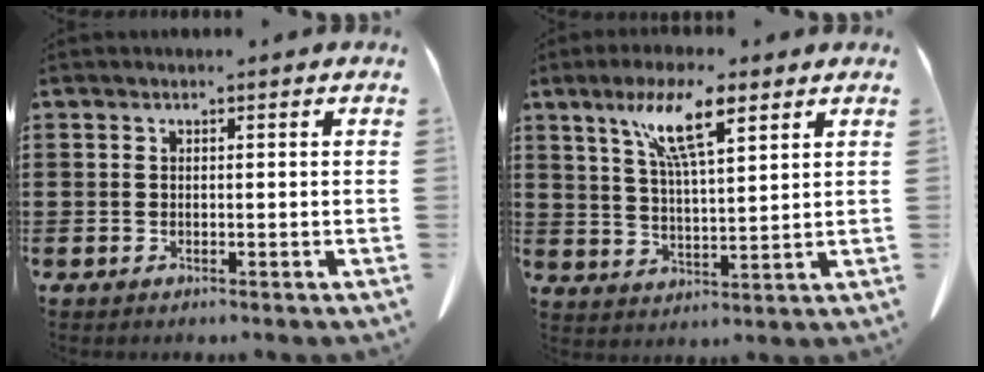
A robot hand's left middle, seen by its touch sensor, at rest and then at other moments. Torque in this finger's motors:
{"motor_torque": [1.44, -0.03, 0.55, 0.21]}